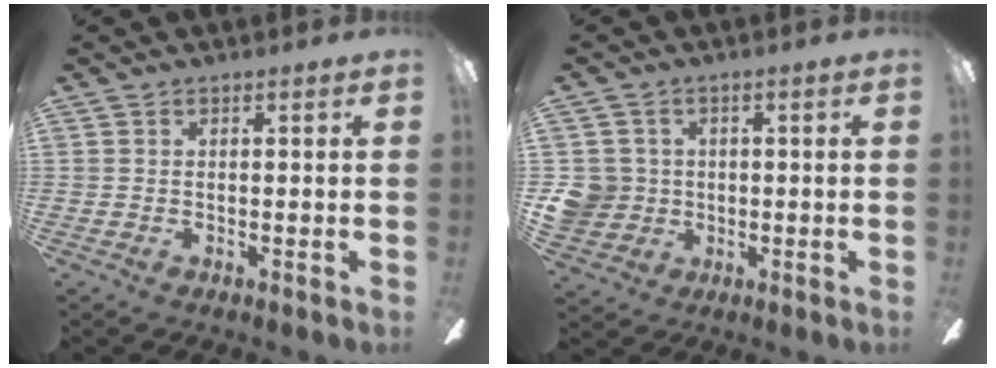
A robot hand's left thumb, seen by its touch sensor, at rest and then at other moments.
{"total": 6.6, "force": [0.3, 6.4, 1.4], "torque": [-0.047, 0.008, 0.006]}